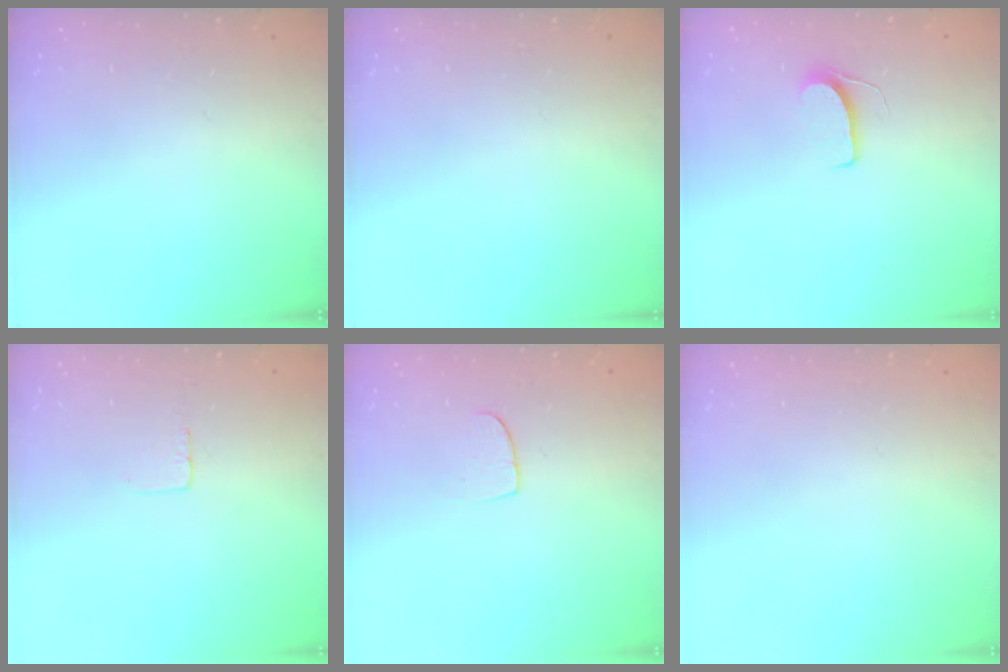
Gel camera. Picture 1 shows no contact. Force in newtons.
{"total": 0.0}
{"total": 6.2, "press": 6.2, "slide": 0.5}
{"total": 2.7, "press": 2.7, "slide": 0.1}
{"total": 6.4, "press": 6.4, "slide": 0.5}
{"total": 0.0}